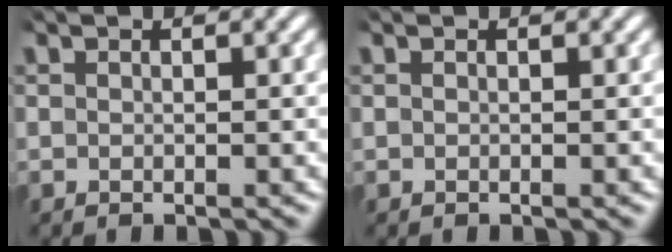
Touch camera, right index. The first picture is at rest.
{"total": 0.0}